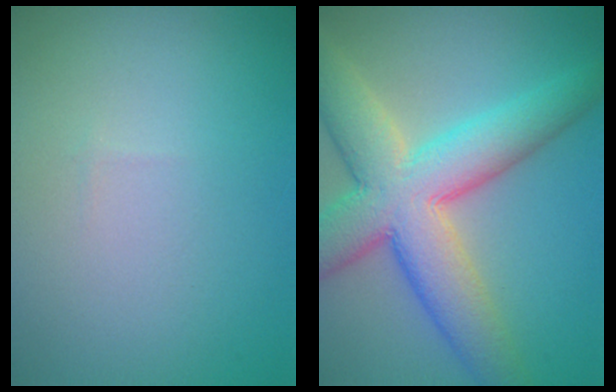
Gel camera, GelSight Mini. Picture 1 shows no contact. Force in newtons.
{"total": 9.7, "press": 9.7, "slide": 0.2}